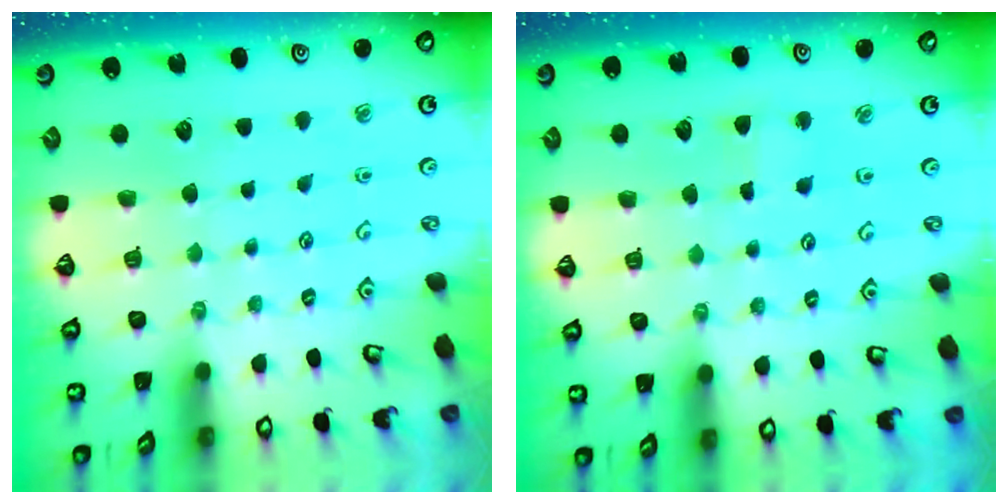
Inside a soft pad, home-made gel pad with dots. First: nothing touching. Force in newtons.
{"total": 2.8, "press": 2.8, "slide": 0.3}